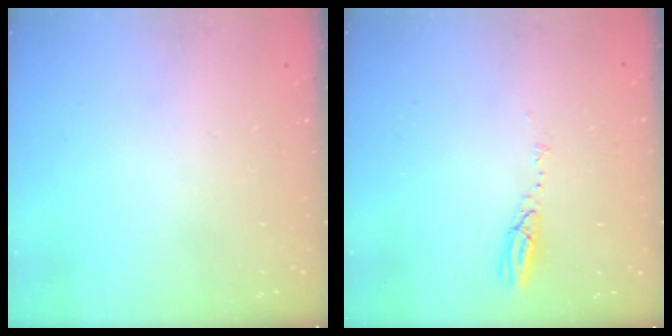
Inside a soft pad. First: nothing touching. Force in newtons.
{"total": 3.9, "press": 3.9, "slide": 0.4}